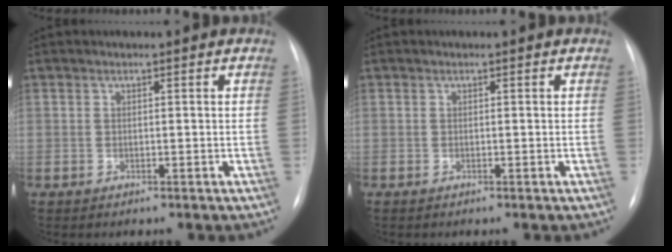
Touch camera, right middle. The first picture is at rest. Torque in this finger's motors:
{"motor_torque": [0.12, -0.12, -0.02, 0.00]}